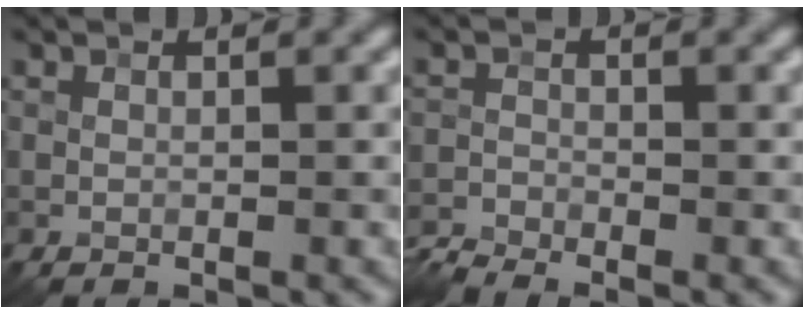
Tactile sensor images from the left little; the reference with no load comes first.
{"total": 3.1, "force": [-2.8, 0.6, 1.1], "torque": [-0.029, -0.009, -0.068]}